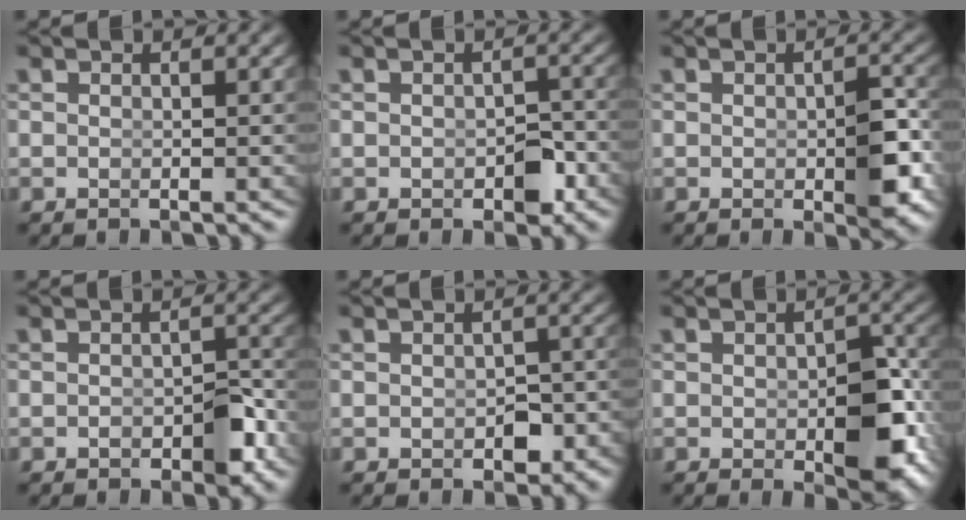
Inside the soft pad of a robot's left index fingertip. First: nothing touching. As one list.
[{"total": 1.9, "force": [-1.0, 1.0, 1.2], "torque": [-0.007, -0.007, -0.013]}, {"total": 3.9, "force": [-0.8, 1.7, 3.4], "torque": [-0.050, -0.014, -0.009]}, {"total": 2.4, "force": [-1.2, 1.0, 1.8], "torque": [-0.020, -0.007, -0.015]}, {"total": 1.8, "force": [-1.3, 1.0, 0.7], "torque": [-0.002, -0.010, -0.016]}, {"total": 5.7, "force": [-1.5, 2.9, 4.7], "torque": [-0.060, -0.022, -0.014]}]